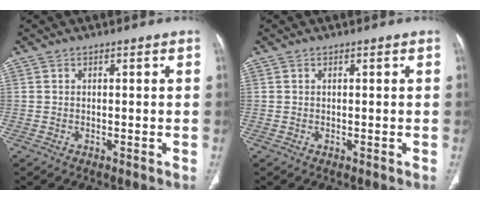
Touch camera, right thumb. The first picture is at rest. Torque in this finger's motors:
{"motor_torque": [-0.05, -0.13, -0.26, -0.09, 0.03]}